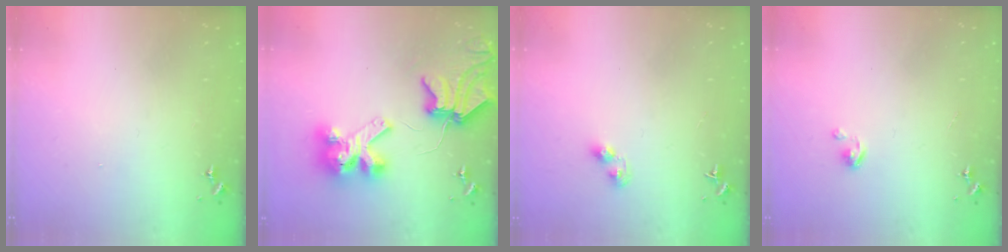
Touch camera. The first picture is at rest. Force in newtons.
{"total": 12.7, "press": 12.6, "slide": 1.6}
{"total": 4.2, "press": 4.2, "slide": 0.4}
{"total": 3.7, "press": 3.7, "slide": 0.3}